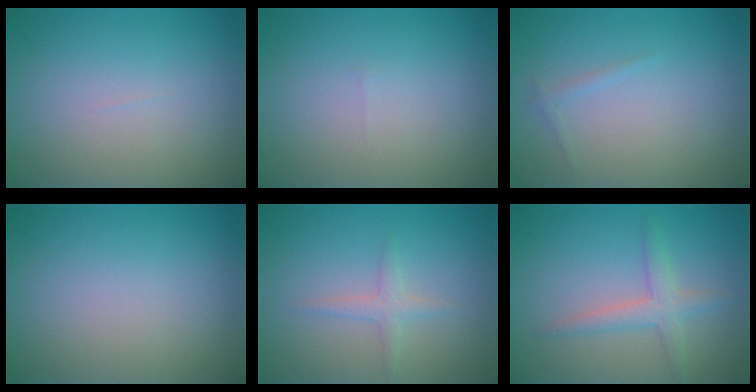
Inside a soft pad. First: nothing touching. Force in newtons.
{"total": 0.0}
{"total": 0.6, "press": 0.6, "slide": 0.0}
{"total": 0.0}
{"total": 1.4, "press": 1.4, "slide": 0.0}
{"total": 2.4, "press": 2.4, "slide": 0.1}